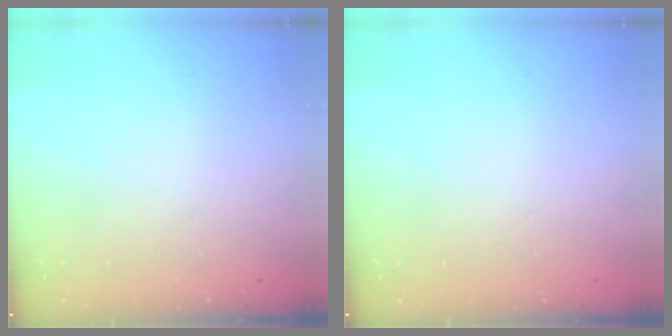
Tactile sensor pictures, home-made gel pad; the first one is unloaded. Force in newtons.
{"total": 0.0}